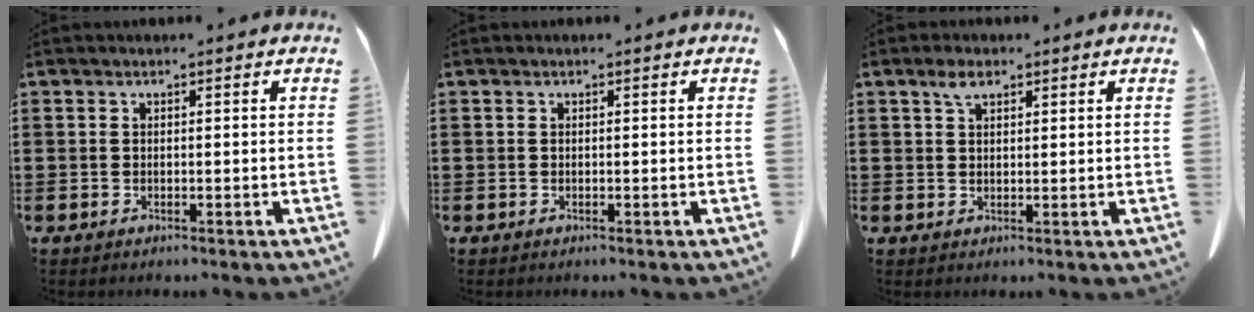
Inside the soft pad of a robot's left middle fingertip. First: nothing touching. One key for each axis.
{"total": 0.0}
{"total": 2.6, "fx": 1.6, "fy": 1.2, "fz": 1.7, "tx": -0.038, "ty": 0.004, "tz": 0.030}